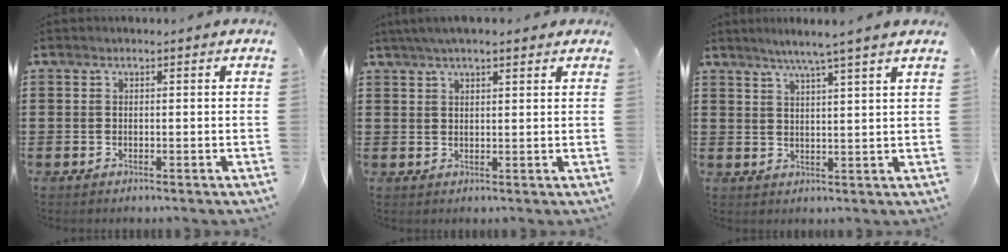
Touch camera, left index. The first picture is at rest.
{"total": 3.5, "force": [2.7, 0.8, 2.2], "torque": [-0.047, 0.008, 0.050]}
{"total": 4.5, "force": [3.7, -1.1, 2.5], "torque": [-0.057, -0.011, 0.061]}